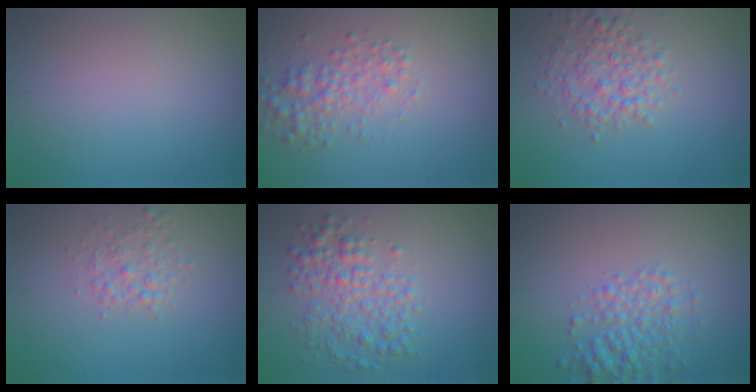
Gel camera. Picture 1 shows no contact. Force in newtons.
{"total": 2.7, "press": 2.7, "slide": 0.0}
{"total": 3.4, "press": 3.4, "slide": 0.1}
{"total": 1.9, "press": 1.9, "slide": 0.1}
{"total": 4.0, "press": 4.0, "slide": 0.1}
{"total": 3.7, "press": 3.7, "slide": 0.1}